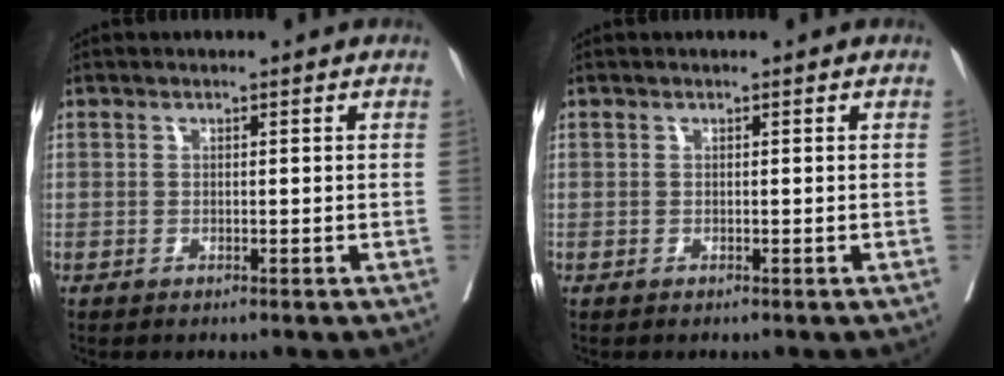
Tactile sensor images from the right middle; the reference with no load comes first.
{"total": 0.0}